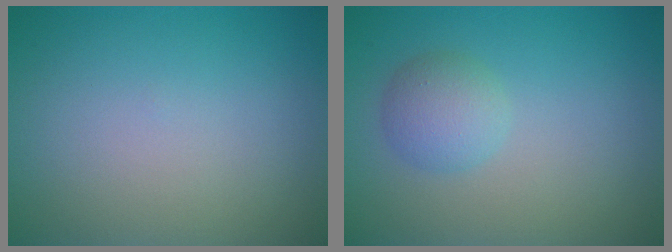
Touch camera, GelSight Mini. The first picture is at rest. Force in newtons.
{"total": 2.5, "press": 2.5, "slide": 0.1}